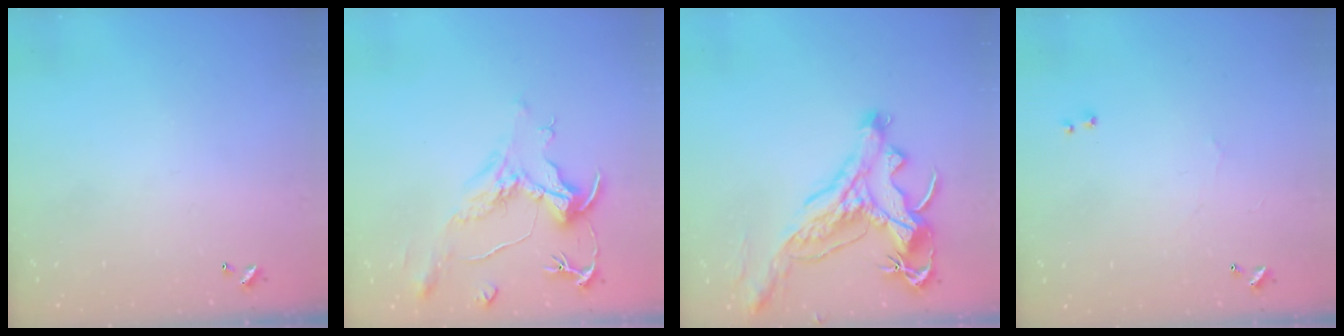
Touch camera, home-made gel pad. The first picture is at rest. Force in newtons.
{"total": 2.1, "press": 1.7, "slide": 1.3}
{"total": 5.1, "press": 4.8, "slide": 1.7}
{"total": 1.0, "press": 0.5, "slide": 0.8}